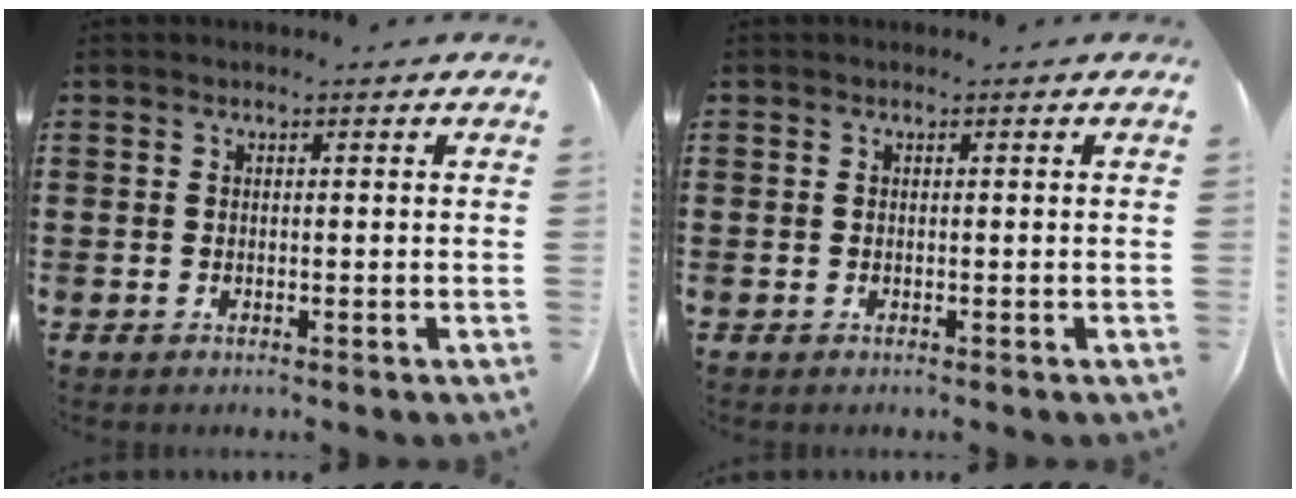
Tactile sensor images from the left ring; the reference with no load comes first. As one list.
[{"total": 0.0}]